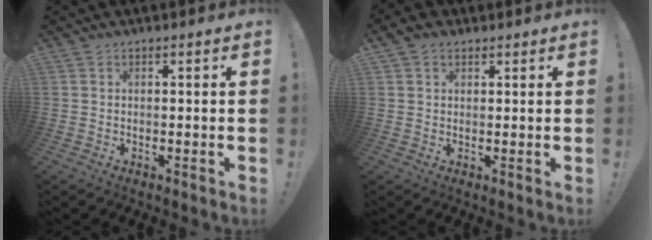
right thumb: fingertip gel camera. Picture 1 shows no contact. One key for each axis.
{"total": 3.4, "fx": 1.8, "fy": 2.5, "fz": 1.4, "tx": -0.017, "ty": -0.004, "tz": 0.035}